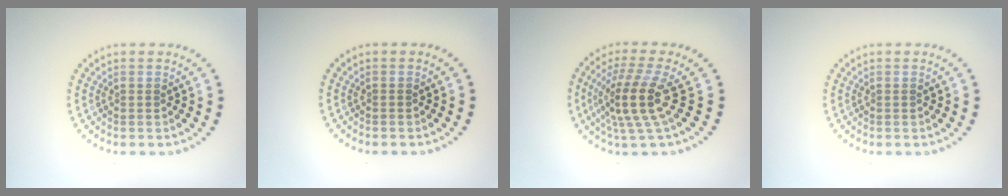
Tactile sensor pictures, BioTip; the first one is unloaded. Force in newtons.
{"total": 0.0}
{"total": 4.7, "press": 3.5, "slide": 3.1}
{"total": 0.0}